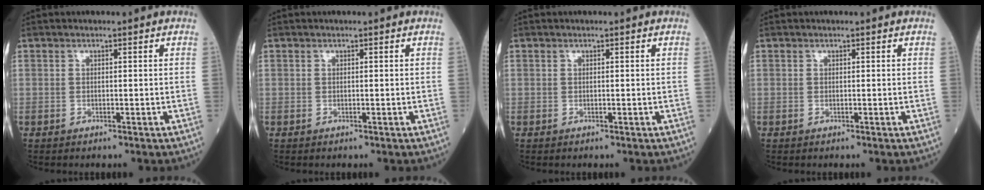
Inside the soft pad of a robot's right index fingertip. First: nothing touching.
{"total": 0.0}
{"total": 0.0}
{"total": 0.0}